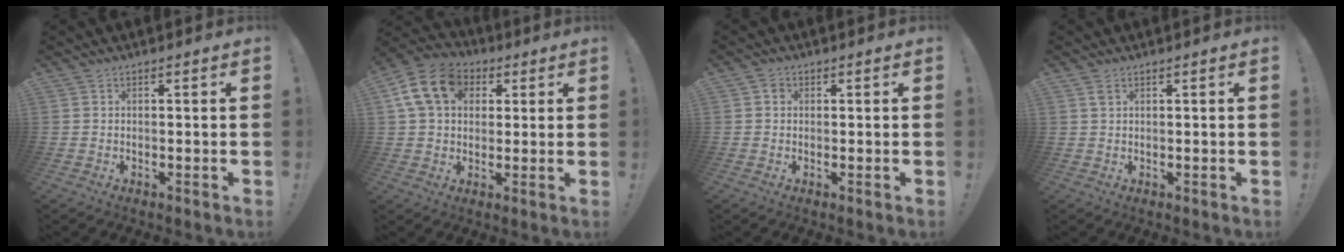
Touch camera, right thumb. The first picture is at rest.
{"total": 15.4, "force": [4.9, 11.7, 8.7], "torque": [-0.147, 0.003, 0.099]}
{"total": 1.5, "force": [0.2, 1.4, 0.6], "torque": [-0.010, 0.004, 0.002]}
{"total": 1.5, "force": [0.8, 0.6, 1.1], "torque": [-0.022, 0.002, 0.015]}